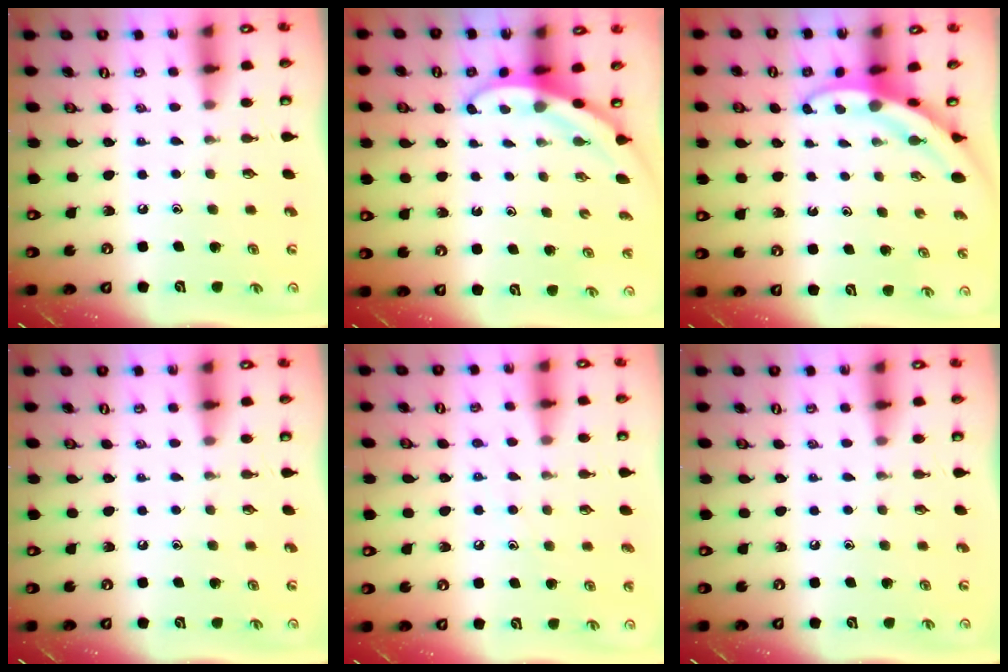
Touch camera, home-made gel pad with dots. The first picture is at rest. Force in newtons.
{"total": 3.3, "press": 3.3, "slide": 0.2}
{"total": 3.2, "press": 3.2, "slide": 0.3}
{"total": 0.0}
{"total": 6.5, "press": 6.4, "slide": 0.7}
{"total": 0.0}